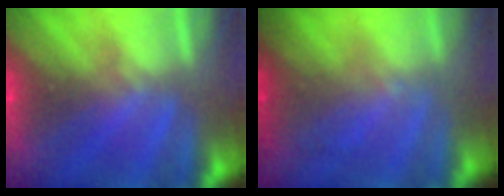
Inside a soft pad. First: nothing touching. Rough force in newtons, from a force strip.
{"total": 2.0}